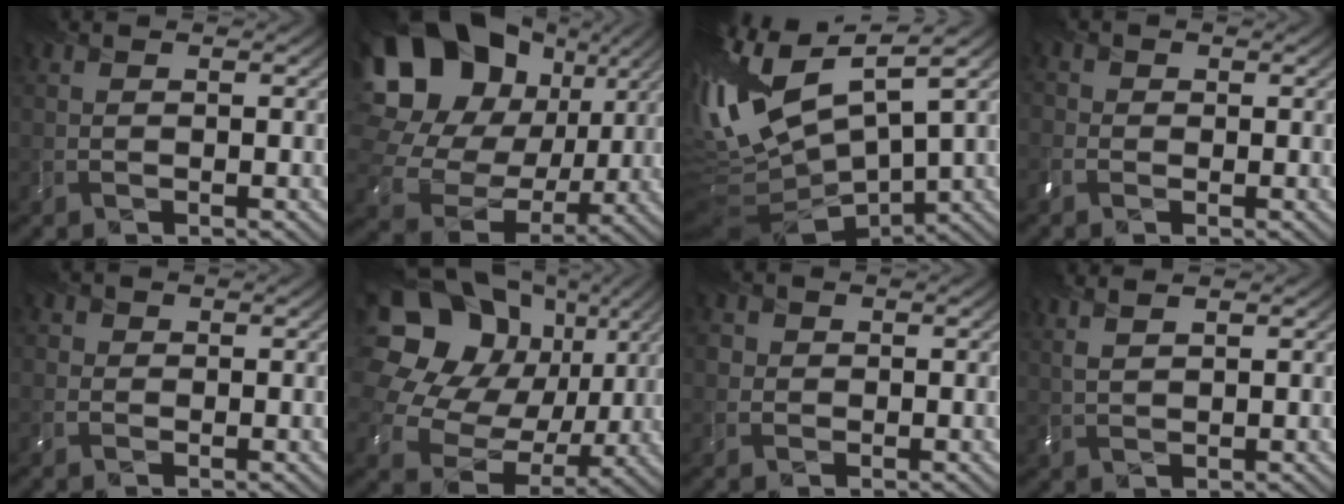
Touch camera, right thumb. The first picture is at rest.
{"total": 21.8, "force": [6.6, 17.3, 11.5], "torque": [-0.301, 0.030, 0.131]}
{"total": 15.3, "force": [2.6, 6.1, 13.8], "torque": [-0.310, -0.015, 0.067]}
{"total": 1.9, "force": [-0.7, 1.7, 0.4], "torque": [-0.011, -0.004, -0.019]}
{"total": 1.7, "force": [-0.2, 1.6, 0.4], "torque": [-0.012, 0.000, -0.005]}
{"total": 21.7, "force": [6.8, 17.3, 11.1], "torque": [-0.305, 0.036, 0.136]}
{"total": 1.7, "force": [0.1, 1.7, 0.2], "torque": [-0.016, 0.001, 0.001]}
{"total": 3.8, "force": [2.7, 1.3, 2.4], "torque": [-0.043, 0.015, 0.034]}